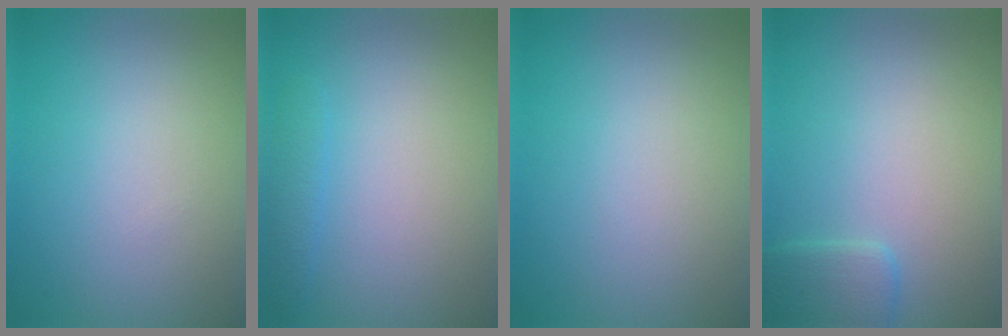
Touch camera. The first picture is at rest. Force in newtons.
{"total": 1.2, "press": 1.2, "slide": 0.1}
{"total": 0.0}
{"total": 2.0, "press": 2.0, "slide": 0.1}